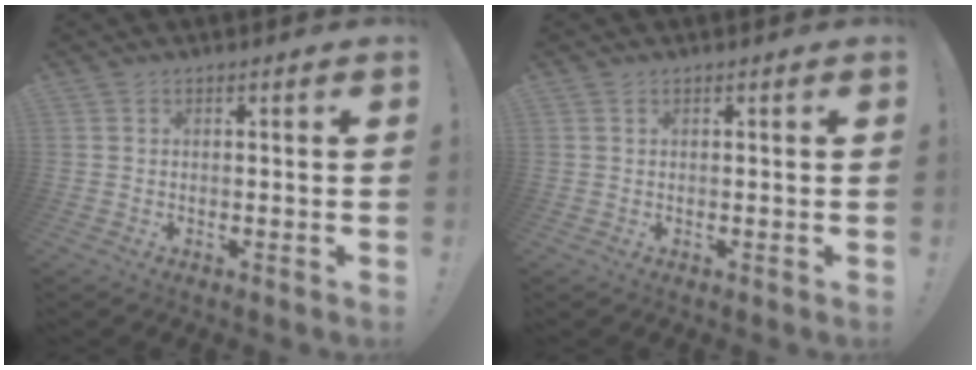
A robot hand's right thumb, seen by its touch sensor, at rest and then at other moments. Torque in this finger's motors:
{"motor_torque": [0.07, 0.06, -0.20, 0.10, 0.08]}